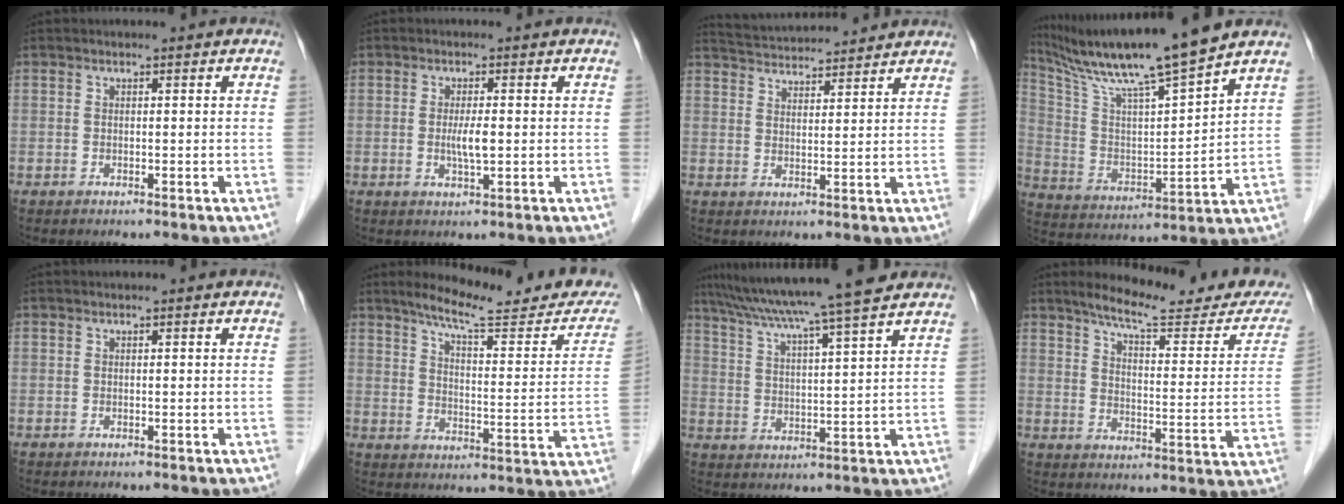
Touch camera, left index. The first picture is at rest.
{"total": 2.8, "force": [-0.1, 0.3, 2.8], "torque": [-0.057, -0.005, 0.000]}
{"total": 10.6, "force": [10.3, 0.9, 2.5], "torque": [-0.052, 0.027, 0.154]}
{"total": 16.9, "force": [14.2, -1.0, 9.1], "torque": [-0.168, 0.007, 0.253]}
{"total": 0.0}
{"total": 18.7, "force": [16.2, 2.5, 9.0], "torque": [-0.117, -0.035, 0.205]}
{"total": 15.6, "force": [13.1, -0.8, 8.4], "torque": [-0.148, 0.022, 0.195]}
{"total": 18.6, "force": [16.6, 2.6, 8.1], "torque": [-0.103, -0.045, 0.204]}